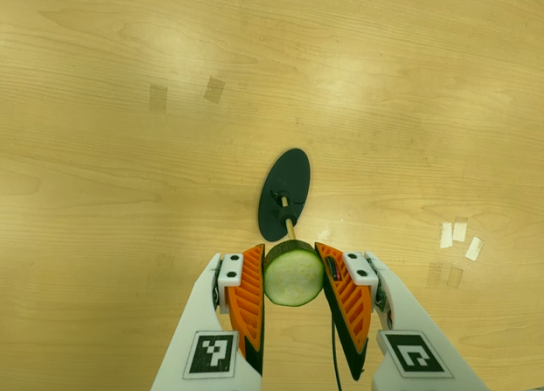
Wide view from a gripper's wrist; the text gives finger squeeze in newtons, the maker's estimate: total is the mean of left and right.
{"total": 11.8, "left": 11.0, "right": 12.5}